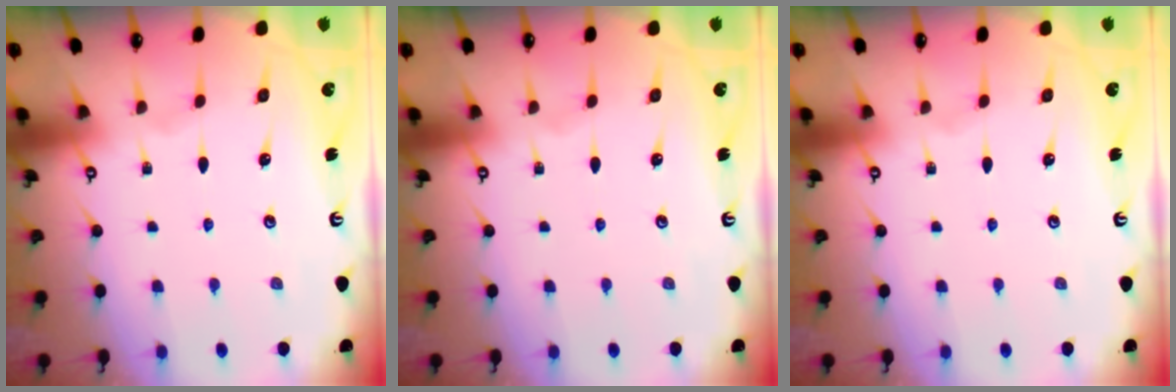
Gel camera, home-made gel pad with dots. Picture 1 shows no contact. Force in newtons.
{"total": 0.0}
{"total": 0.0}